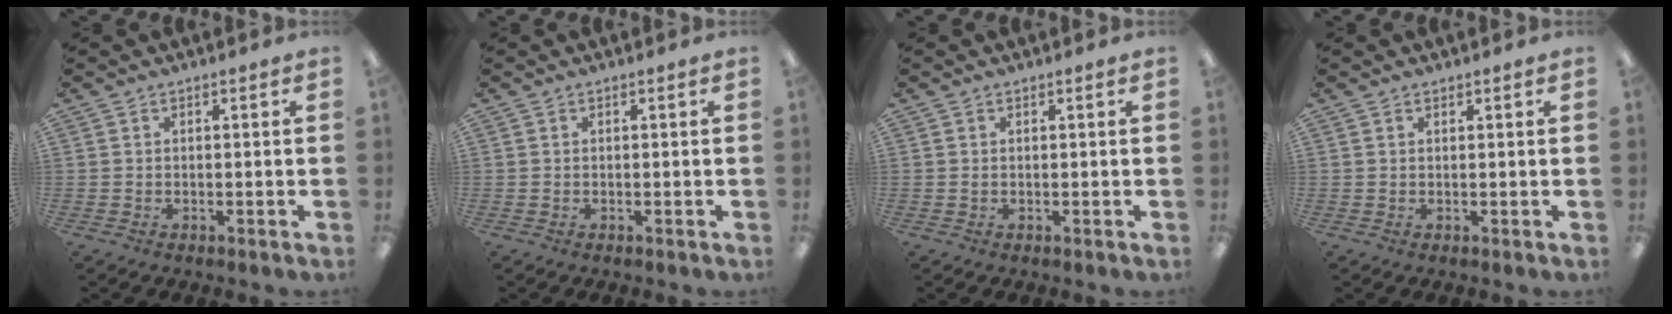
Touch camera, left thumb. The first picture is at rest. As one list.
[{"total": 0.0}, {"total": 0.0}, {"total": 0.6, "force": [0.5, 0.2, 0.0], "torque": [-0.002, 0.001, 0.010]}]